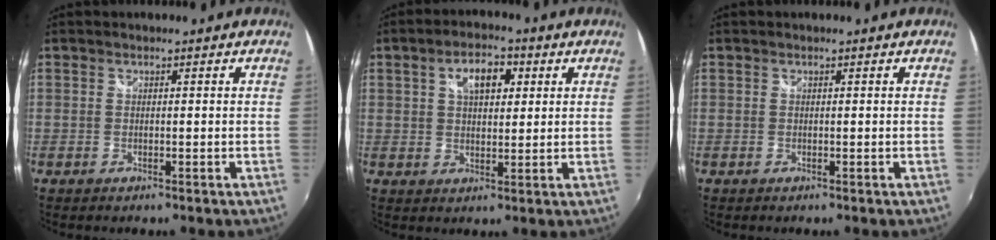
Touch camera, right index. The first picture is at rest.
{"total": 6.7, "force": [2.4, 3.7, 5.0], "torque": [-0.083, 0.018, 0.040]}
{"total": 0.0}